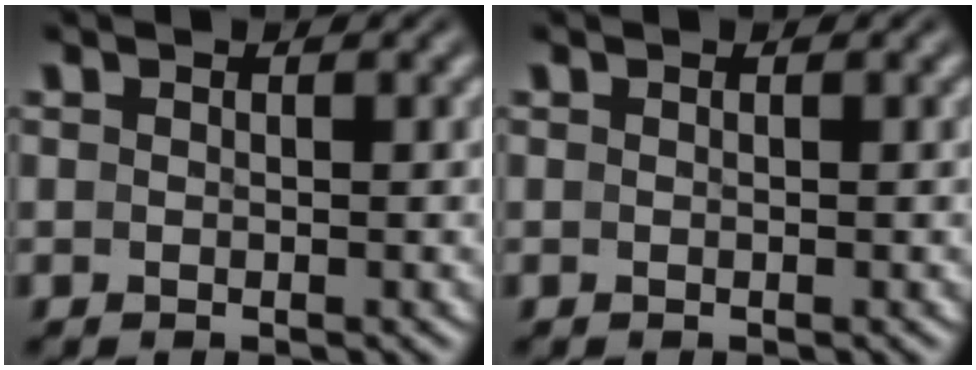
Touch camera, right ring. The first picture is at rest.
{"total": 0.0}